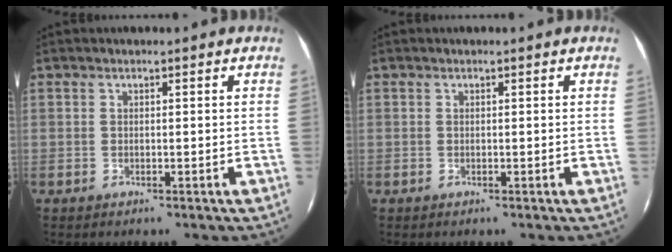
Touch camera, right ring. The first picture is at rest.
{"total": 0.0}